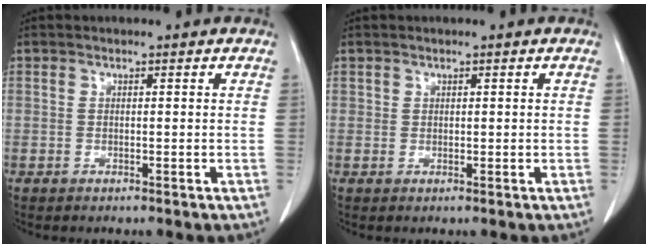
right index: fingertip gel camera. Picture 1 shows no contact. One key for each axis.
{"total": 0.8, "fx": 0.4, "fy": 0.6, "fz": 0.1, "tx": 0.007, "ty": -0.001, "tz": 0.005}